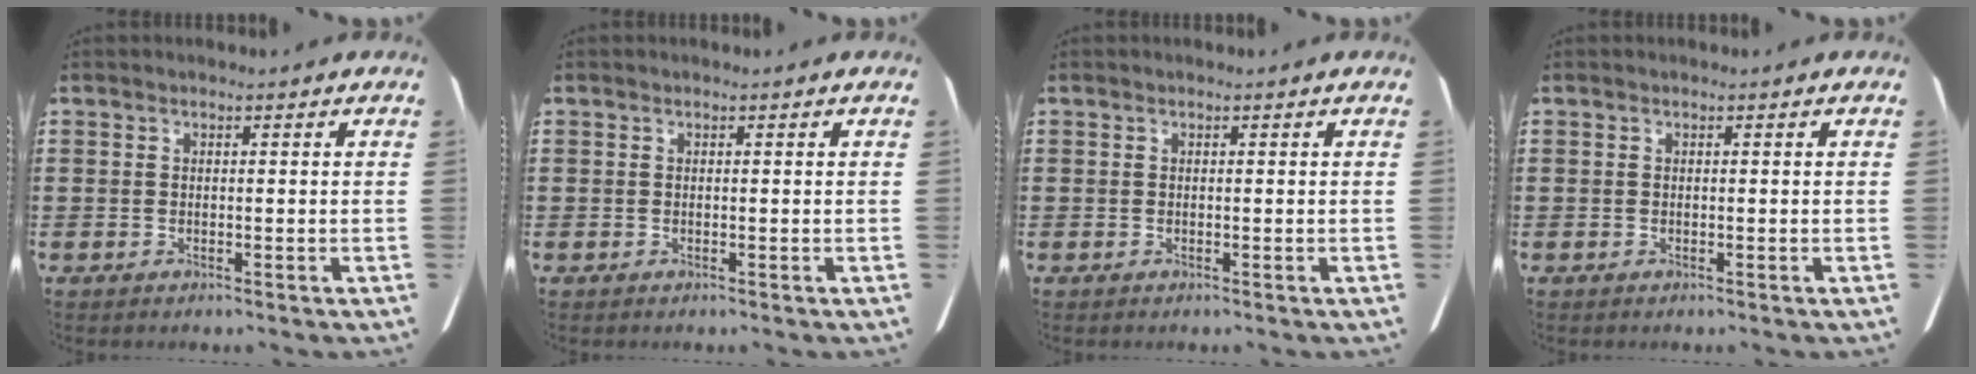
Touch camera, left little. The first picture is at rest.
{"total": 0.0}
{"total": 0.0}
{"total": 0.0}